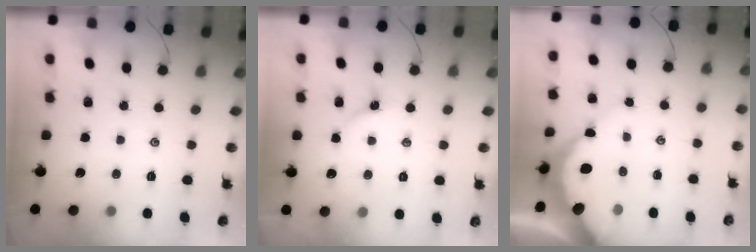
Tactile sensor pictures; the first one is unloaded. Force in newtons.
{"total": 2.4, "press": 2.4, "slide": 0.3}
{"total": 6.6, "press": 6.5, "slide": 0.7}